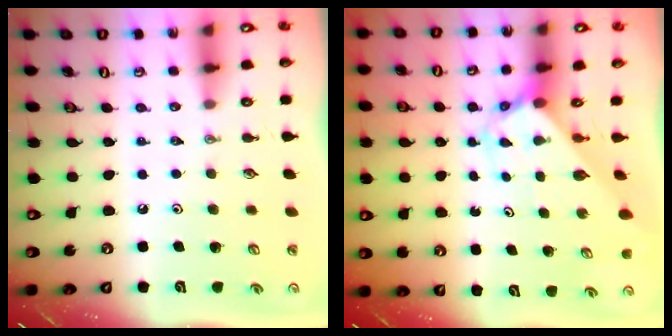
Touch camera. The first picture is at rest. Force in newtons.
{"total": 2.7, "press": 2.7, "slide": 0.2}